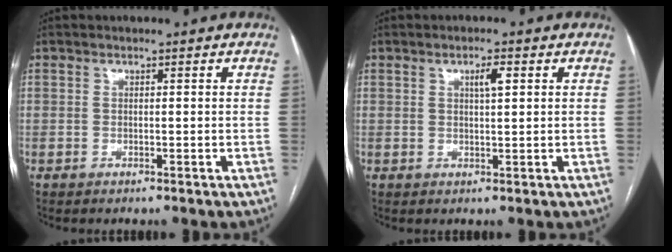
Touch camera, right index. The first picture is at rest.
{"total": 2.5, "force": [1.0, 0.4, 2.3], "torque": [-0.040, 0.001, 0.017]}